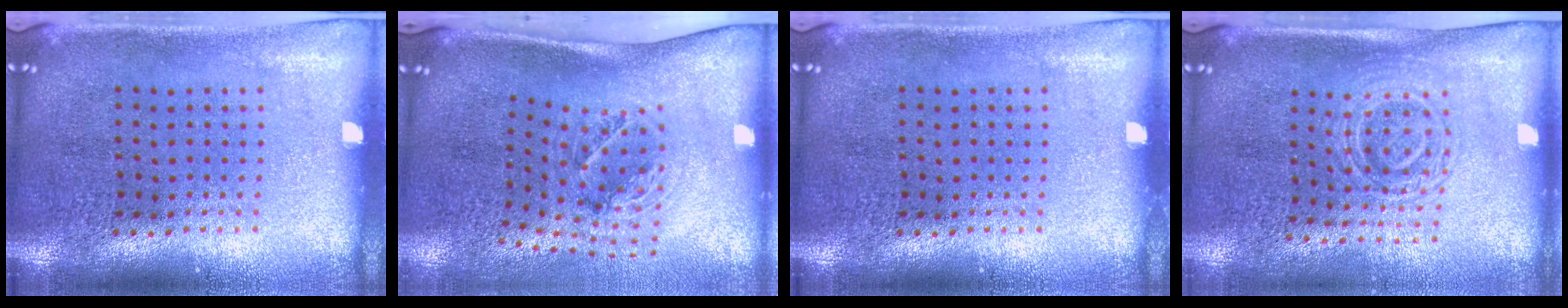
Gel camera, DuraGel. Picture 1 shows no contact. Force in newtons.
{"total": 1.4, "press": 1.2, "slide": 0.8}
{"total": 0.0}
{"total": 1.6, "press": 1.4, "slide": 0.7}